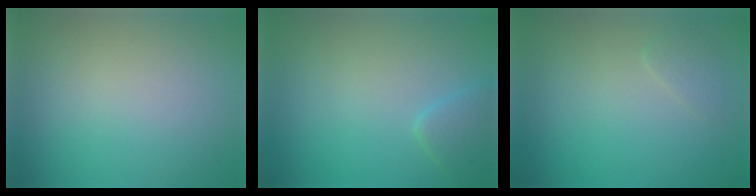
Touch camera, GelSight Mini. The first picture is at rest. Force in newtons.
{"total": 1.8, "press": 1.8, "slide": 0.1}
{"total": 0.9, "press": 0.9, "slide": 0.0}